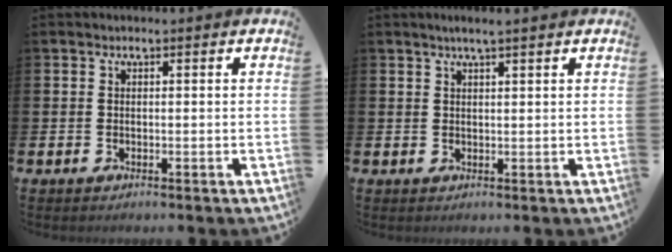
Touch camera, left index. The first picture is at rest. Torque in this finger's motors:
{"motor_torque": [0.44, -0.41, 0.22, 0.09]}